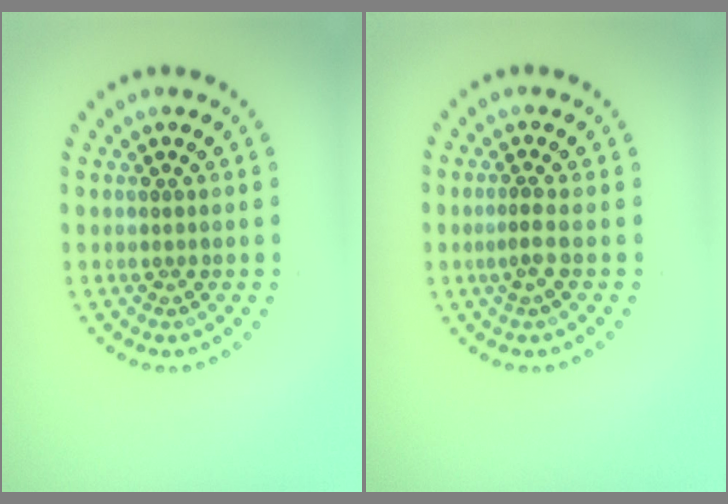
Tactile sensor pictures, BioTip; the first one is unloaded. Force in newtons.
{"total": 1.3, "press": 0.9, "slide": 0.9}